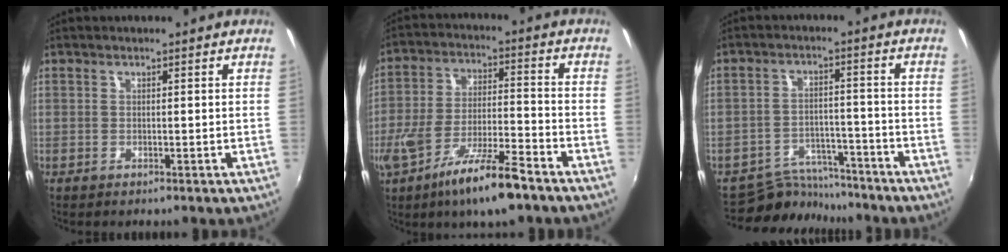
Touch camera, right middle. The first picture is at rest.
{"total": 14.0, "force": [-8.8, 2.8, 10.4], "torque": [-0.206, -0.027, -0.158]}
{"total": 8.0, "force": [-7.6, 2.5, 0.3], "torque": [-0.023, 0.009, -0.120]}